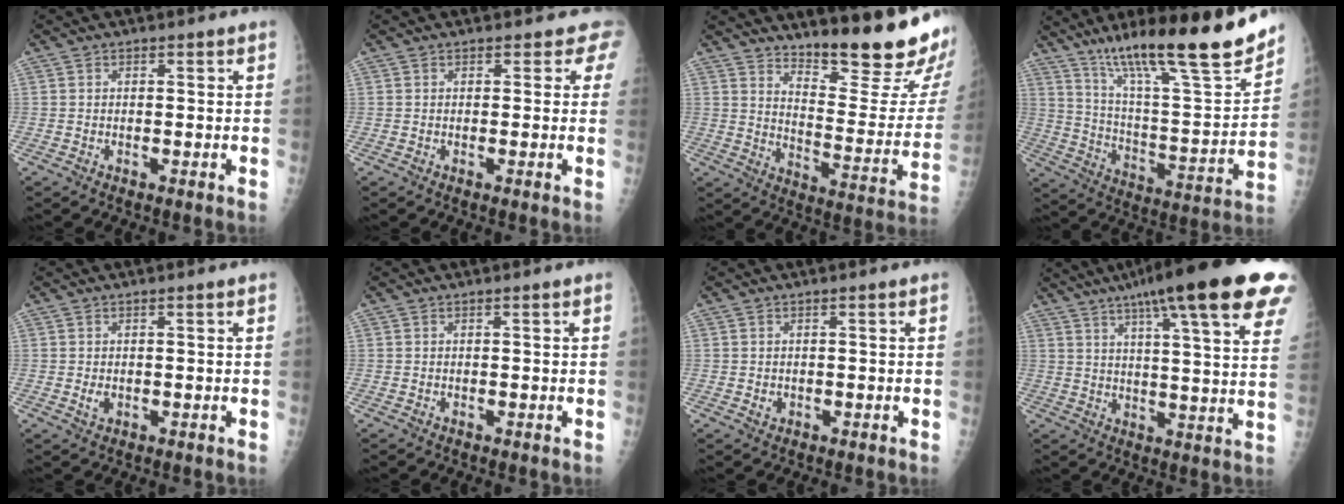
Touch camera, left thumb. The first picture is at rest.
{"total": 2.3, "force": [1.8, 1.4, 0.1], "torque": [0.028, -0.008, 0.000]}
{"total": 22.2, "force": [17.3, 4.2, 13.3], "torque": [-0.160, -0.143, 0.240]}
{"total": 25.4, "force": [18.2, 4.0, 17.3], "torque": [-0.255, -0.070, 0.304]}
{"total": 1.2, "force": [-0.1, 0.8, 0.9], "torque": [-0.005, 0.001, 0.001]}
{"total": 0.0}
{"total": 0.7, "force": [-0.1, 0.7, 0.2], "torque": [0.007, 0.004, 0.000]}
{"total": 26.9, "force": [16.4, 4.3, 20.9], "torque": [-0.276, -0.015, 0.217]}